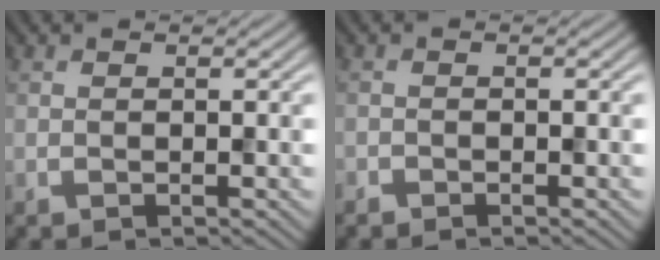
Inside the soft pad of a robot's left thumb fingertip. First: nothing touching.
{"total": 1.0, "force": [-0.9, 0.4, 0.1], "torque": [-0.002, -0.003, -0.020]}